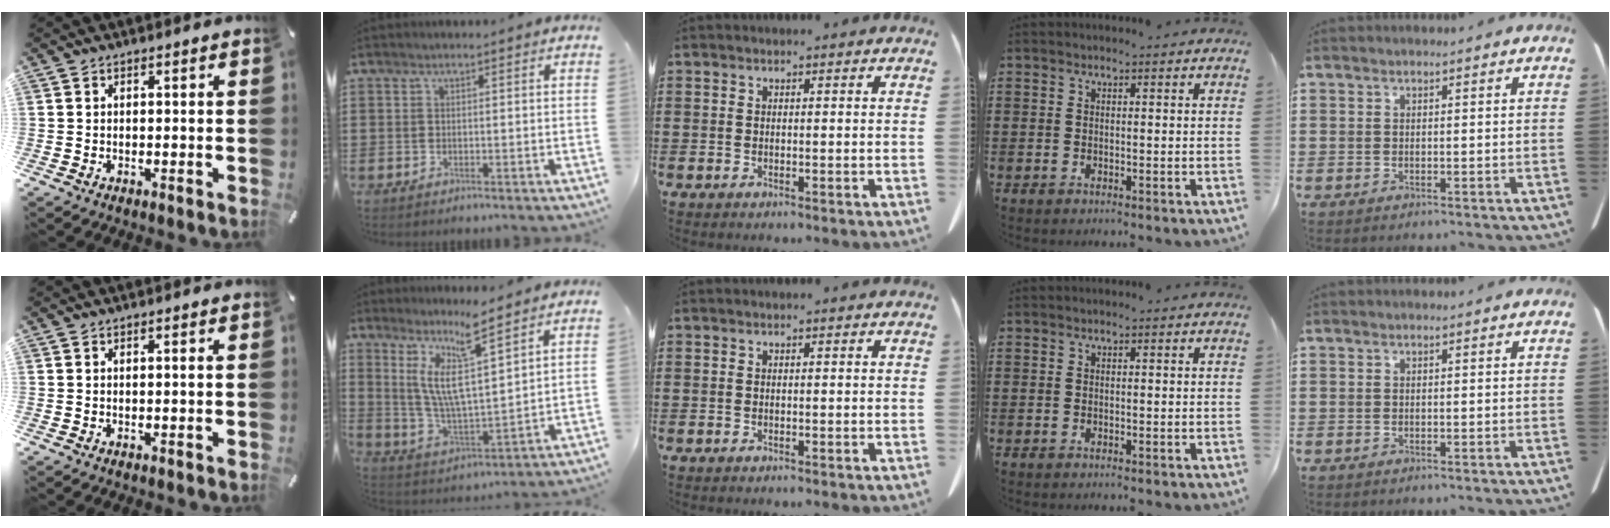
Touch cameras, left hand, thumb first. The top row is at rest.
{"thumb": {"total": 0.5, "force": [0.2, 0.0, 0.5], "torque": [-0.007, -0.001, 0.003]}, "index": {"total": 10.1, "force": [6.4, 1.2, 7.8], "torque": [-0.174, -0.032, 0.108]}}